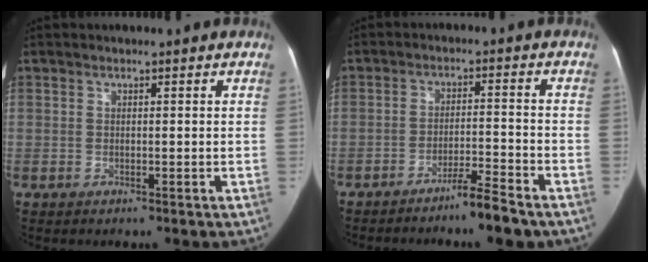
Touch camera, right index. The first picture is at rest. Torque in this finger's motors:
{"motor_torque": [0.38, -0.36, 0.06, 0.02]}